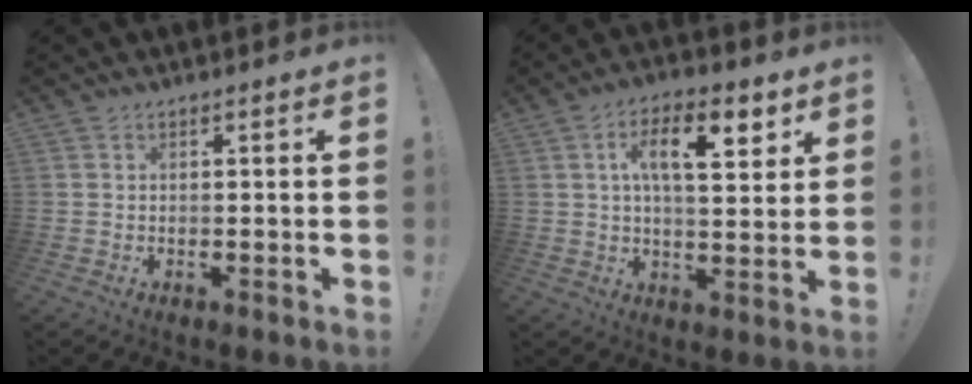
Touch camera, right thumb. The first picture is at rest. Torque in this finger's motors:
{"motor_torque": [0.19, 0.21, 0.10, 0.09, 0.27]}